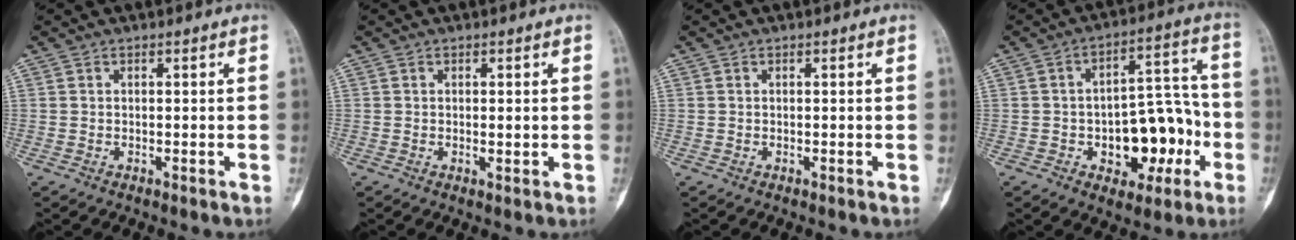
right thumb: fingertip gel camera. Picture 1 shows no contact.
{"total": 1.2, "force": [0.0, 0.4, 1.2], "torque": [-0.016, -0.004, 0.001]}
{"total": 0.0}
{"total": 15.3, "force": [-4.2, 8.9, 11.7], "torque": [-0.117, 0.052, -0.052]}